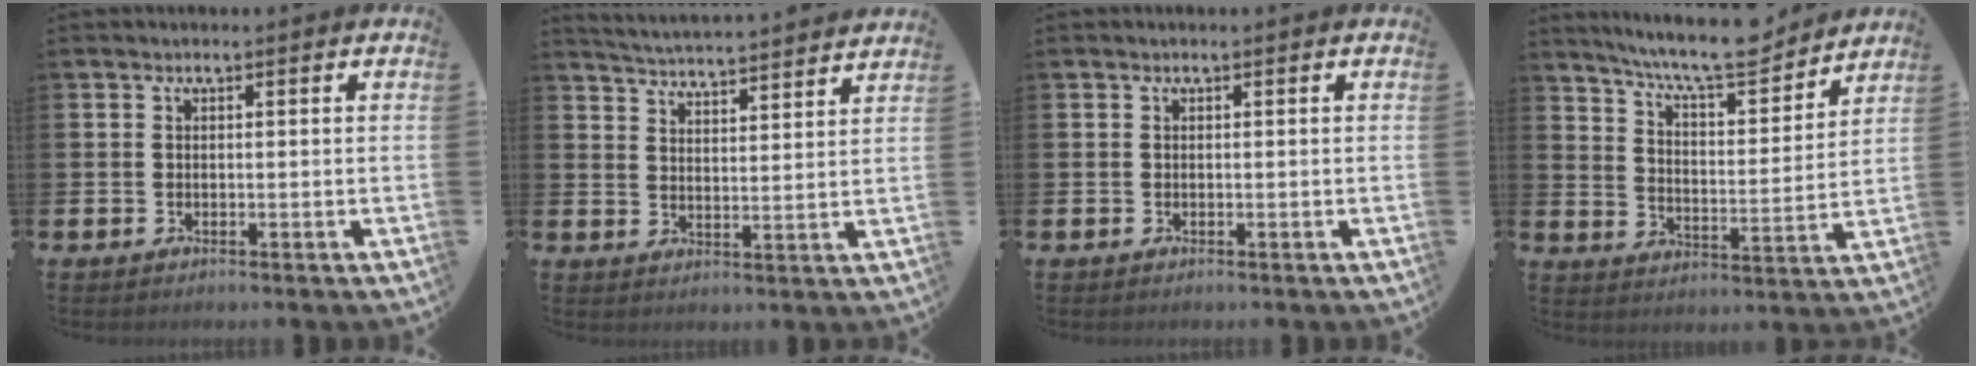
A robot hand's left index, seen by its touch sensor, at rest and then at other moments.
{"total": 5.0, "force": [5.0, -0.3, 0.2], "torque": [-0.026, -0.039, 0.088]}
{"total": 0.0}
{"total": 9.3, "force": [8.6, 1.3, 3.3], "torque": [-0.081, -0.058, 0.149]}